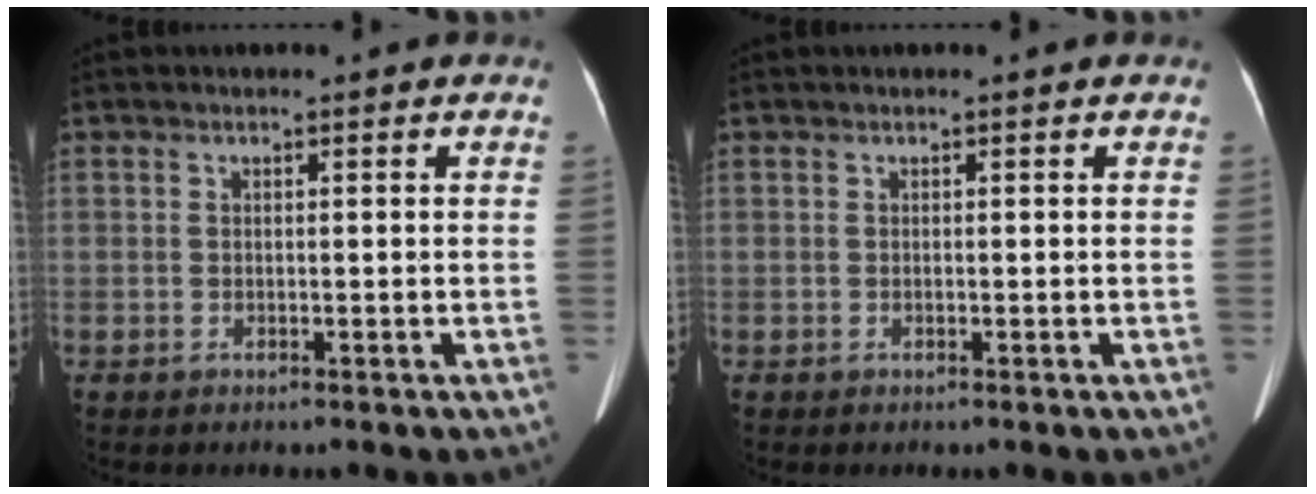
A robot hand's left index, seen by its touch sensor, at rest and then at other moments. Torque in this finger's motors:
{"motor_torque": [-0.13, 0.07, -0.01, -0.01]}